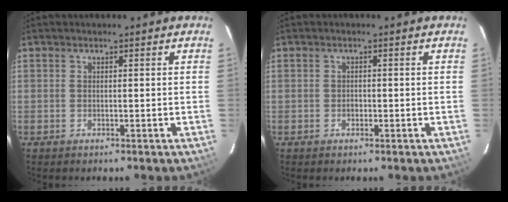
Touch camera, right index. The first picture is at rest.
{"total": 0.8, "force": [-0.1, 0.8, 0.2], "torque": [-0.003, 0.001, 0.000]}